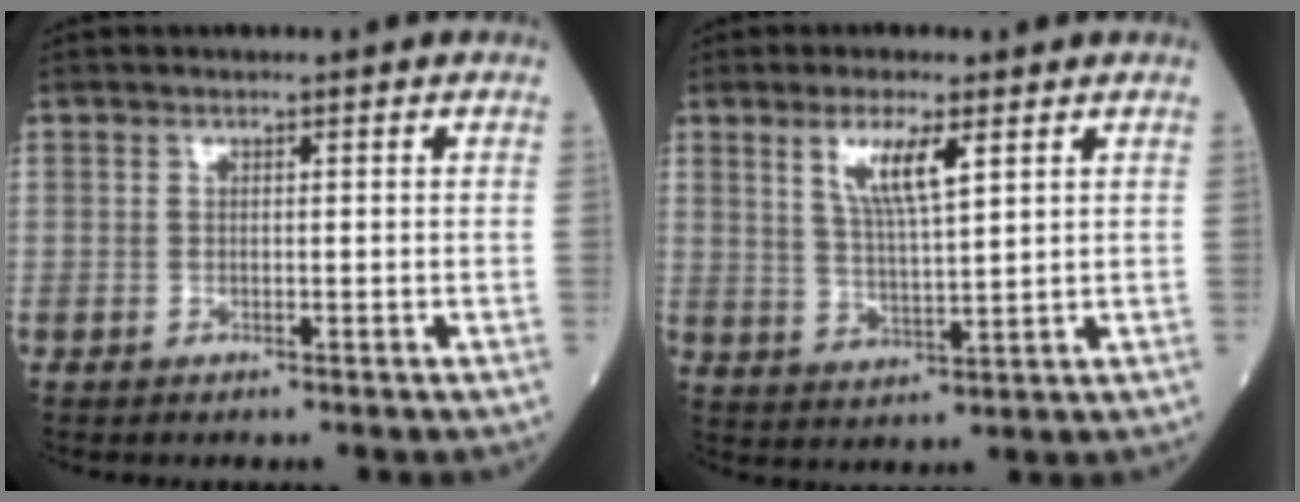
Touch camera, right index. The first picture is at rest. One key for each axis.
{"total": 6.9, "fx": 3.4, "fy": 0.9, "fz": 5.9, "tx": -0.117, "ty": -0.006, "tz": 0.067}